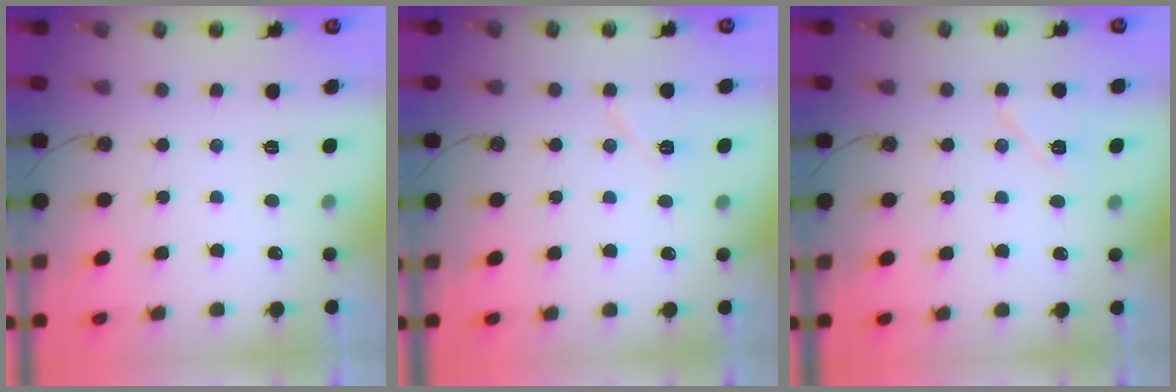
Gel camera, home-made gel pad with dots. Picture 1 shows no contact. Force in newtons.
{"total": 5.5, "press": 5.3, "slide": 1.5}
{"total": 7.6, "press": 7.5, "slide": 1.1}